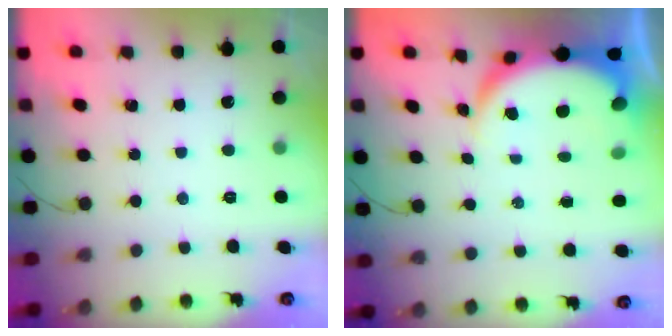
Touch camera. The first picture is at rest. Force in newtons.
{"total": 7.1, "press": 7.0, "slide": 1.5}